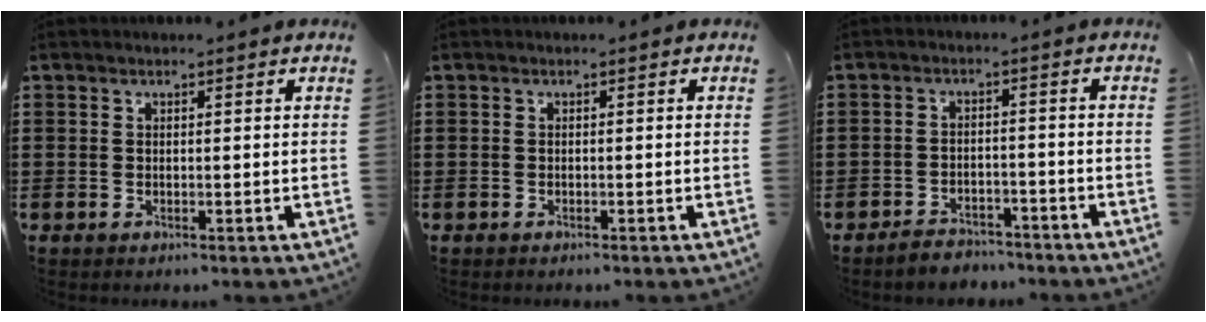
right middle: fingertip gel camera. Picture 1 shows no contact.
{"total": 0.6, "force": [-0.5, 0.2, 0.1], "torque": [-0.002, 0.000, -0.012]}
{"total": 3.3, "force": [-3.3, 0.6, -0.1], "torque": [-0.004, 0.005, -0.070]}